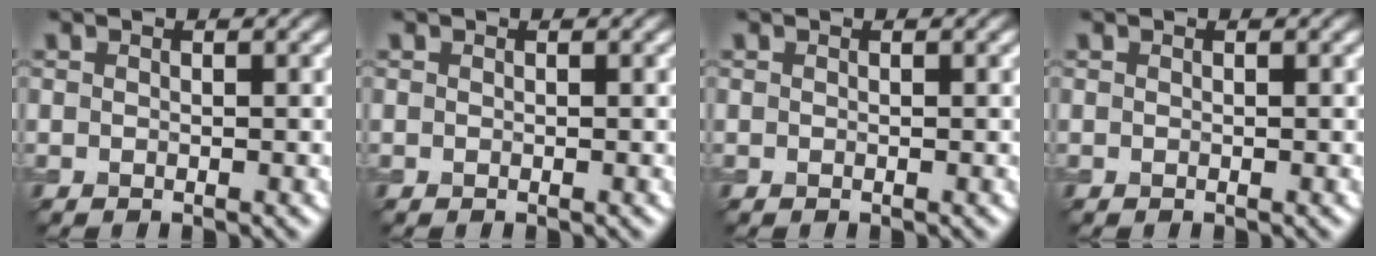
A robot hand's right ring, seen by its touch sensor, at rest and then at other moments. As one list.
[{"total": 0.0}, {"total": 0.0}, {"total": 0.0}]